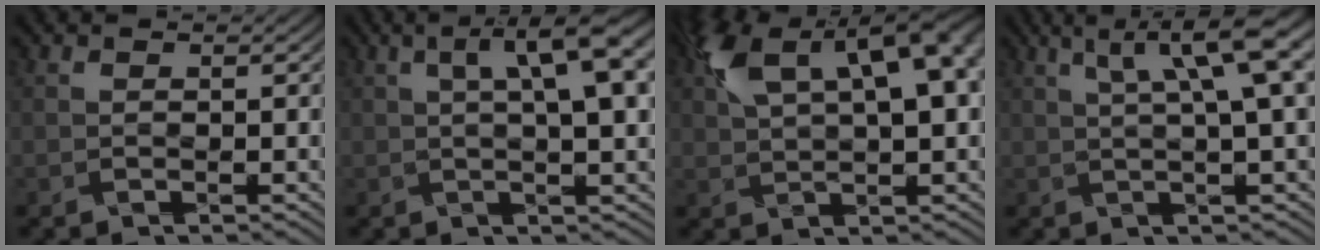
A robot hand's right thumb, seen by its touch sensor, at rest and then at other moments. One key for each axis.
{"total": 9.8, "fx": 2.7, "fy": 2.6, "fz": 9.1, "tx": -0.135, "ty": 0.015, "tz": 0.037}
{"total": 13.2, "fx": 4.8, "fy": 5.6, "fz": 11.0, "tx": -0.204, "ty": 0.018, "tz": 0.084}
{"total": 9.4, "fx": 3.5, "fy": 1.8, "fz": 8.6, "tx": -0.120, "ty": 0.026, "tz": 0.056}